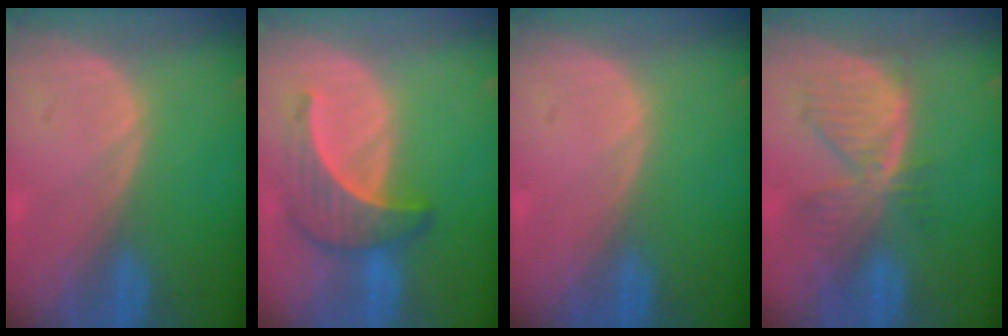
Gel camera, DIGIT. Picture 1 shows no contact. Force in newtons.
{"total": 6.4, "press": 6.3, "slide": 0.7}
{"total": 0.0}
{"total": 7.7, "press": 6.8, "slide": 3.4}